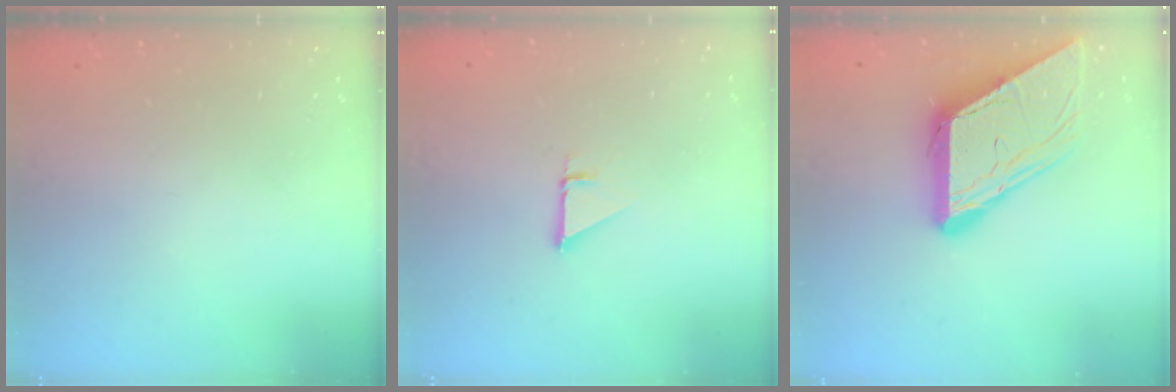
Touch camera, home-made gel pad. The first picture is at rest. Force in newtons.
{"total": 1.0, "press": 1.0, "slide": 0.1}
{"total": 12.0, "press": 12.0, "slide": 1.2}